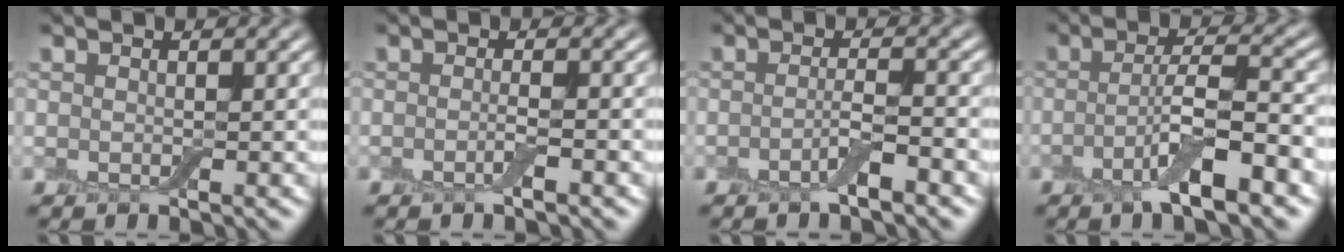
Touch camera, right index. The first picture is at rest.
{"total": 1.0, "force": [-0.7, 0.0, 0.7], "torque": [-0.013, -0.004, -0.012]}
{"total": 1.8, "force": [-1.2, 0.2, 1.4], "torque": [-0.024, 0.003, -0.024]}
{"total": 5.4, "force": [-2.5, 0.9, 4.7], "torque": [-0.081, 0.005, -0.050]}